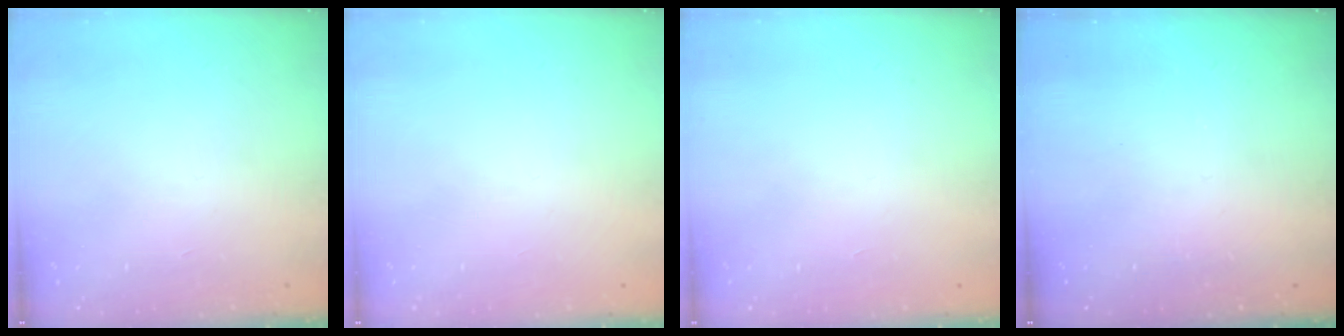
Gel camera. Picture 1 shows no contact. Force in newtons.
{"total": 0.0}
{"total": 0.0}
{"total": 0.0}